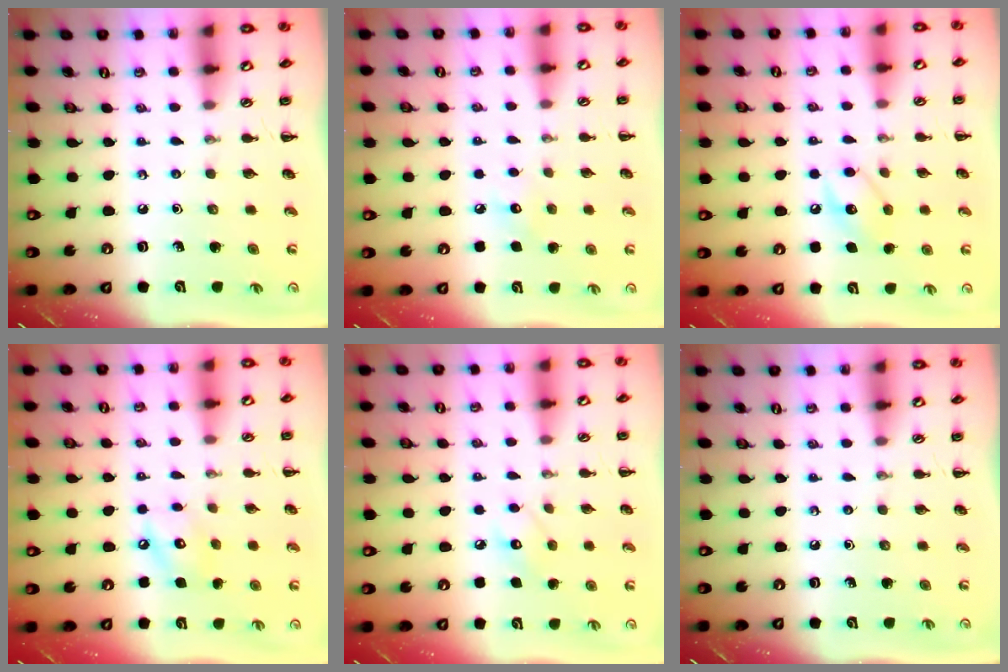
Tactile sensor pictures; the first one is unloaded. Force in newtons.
{"total": 6.2, "press": 6.0, "slide": 1.7}
{"total": 8.6, "press": 8.6, "slide": 0.7}
{"total": 8.6, "press": 8.5, "slide": 1.0}
{"total": 6.5, "press": 6.4, "slide": 1.3}
{"total": 0.0}